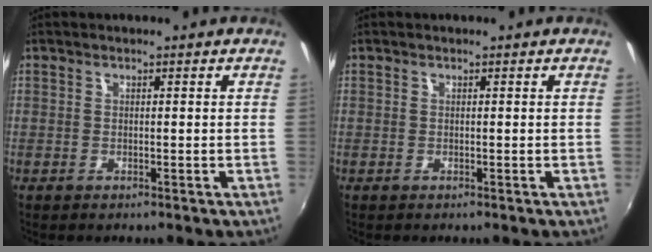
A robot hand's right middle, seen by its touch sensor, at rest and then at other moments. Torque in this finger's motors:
{"motor_torque": [-0.06, -0.07, 0.00, 0.00]}